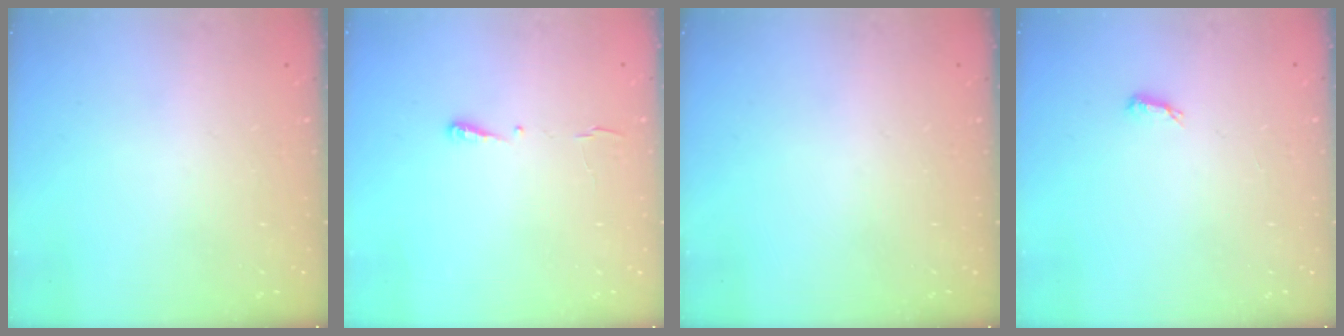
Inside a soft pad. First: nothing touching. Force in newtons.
{"total": 4.4, "press": 4.3, "slide": 0.7}
{"total": 0.0}
{"total": 4.2, "press": 4.2, "slide": 0.7}